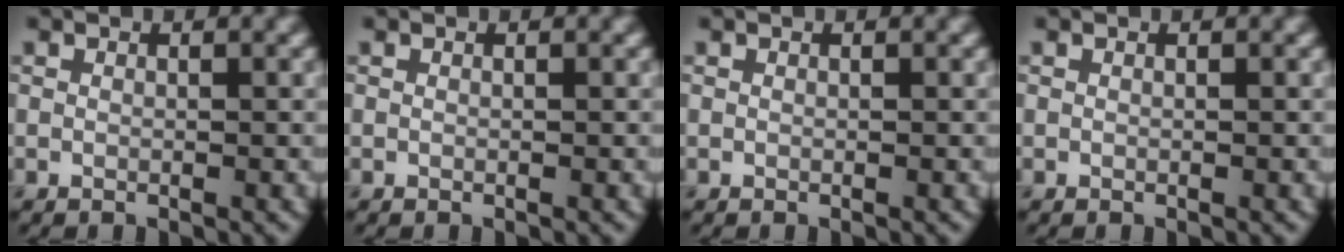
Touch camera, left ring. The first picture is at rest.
{"total": 0.0}
{"total": 0.0}
{"total": 0.0}